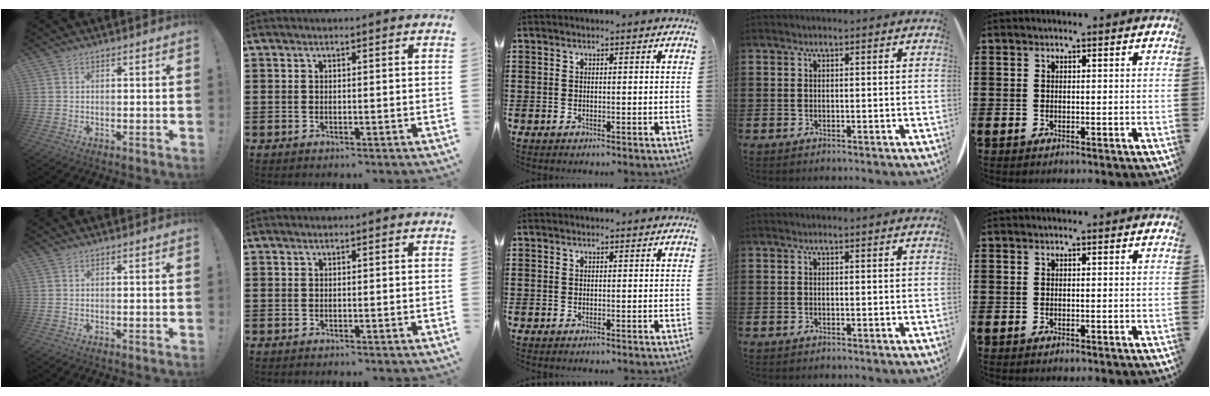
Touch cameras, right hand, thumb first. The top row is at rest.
{}